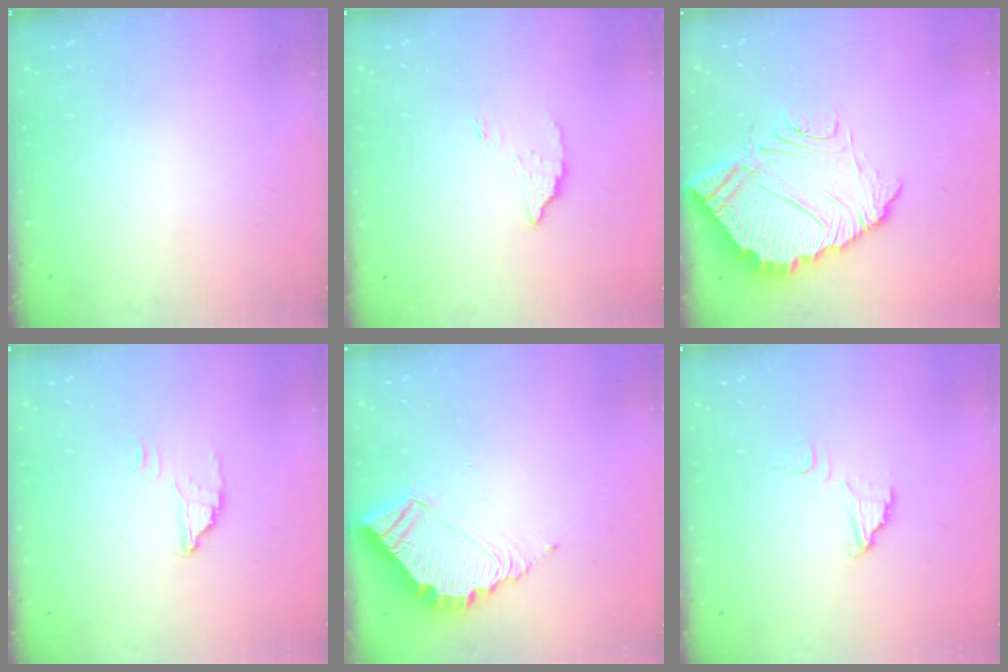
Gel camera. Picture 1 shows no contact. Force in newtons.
{"total": 2.8, "press": 2.8, "slide": 0.2}
{"total": 10.6, "press": 10.6, "slide": 0.8}
{"total": 2.7, "press": 2.7, "slide": 0.1}
{"total": 5.9, "press": 5.9, "slide": 0.3}
{"total": 4.1, "press": 4.1, "slide": 0.3}